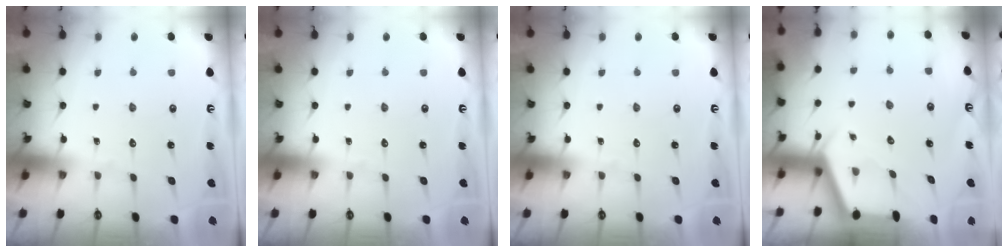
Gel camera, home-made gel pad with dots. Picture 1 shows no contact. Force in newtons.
{"total": 0.0}
{"total": 0.0}
{"total": 2.9, "press": 2.8, "slide": 0.4}